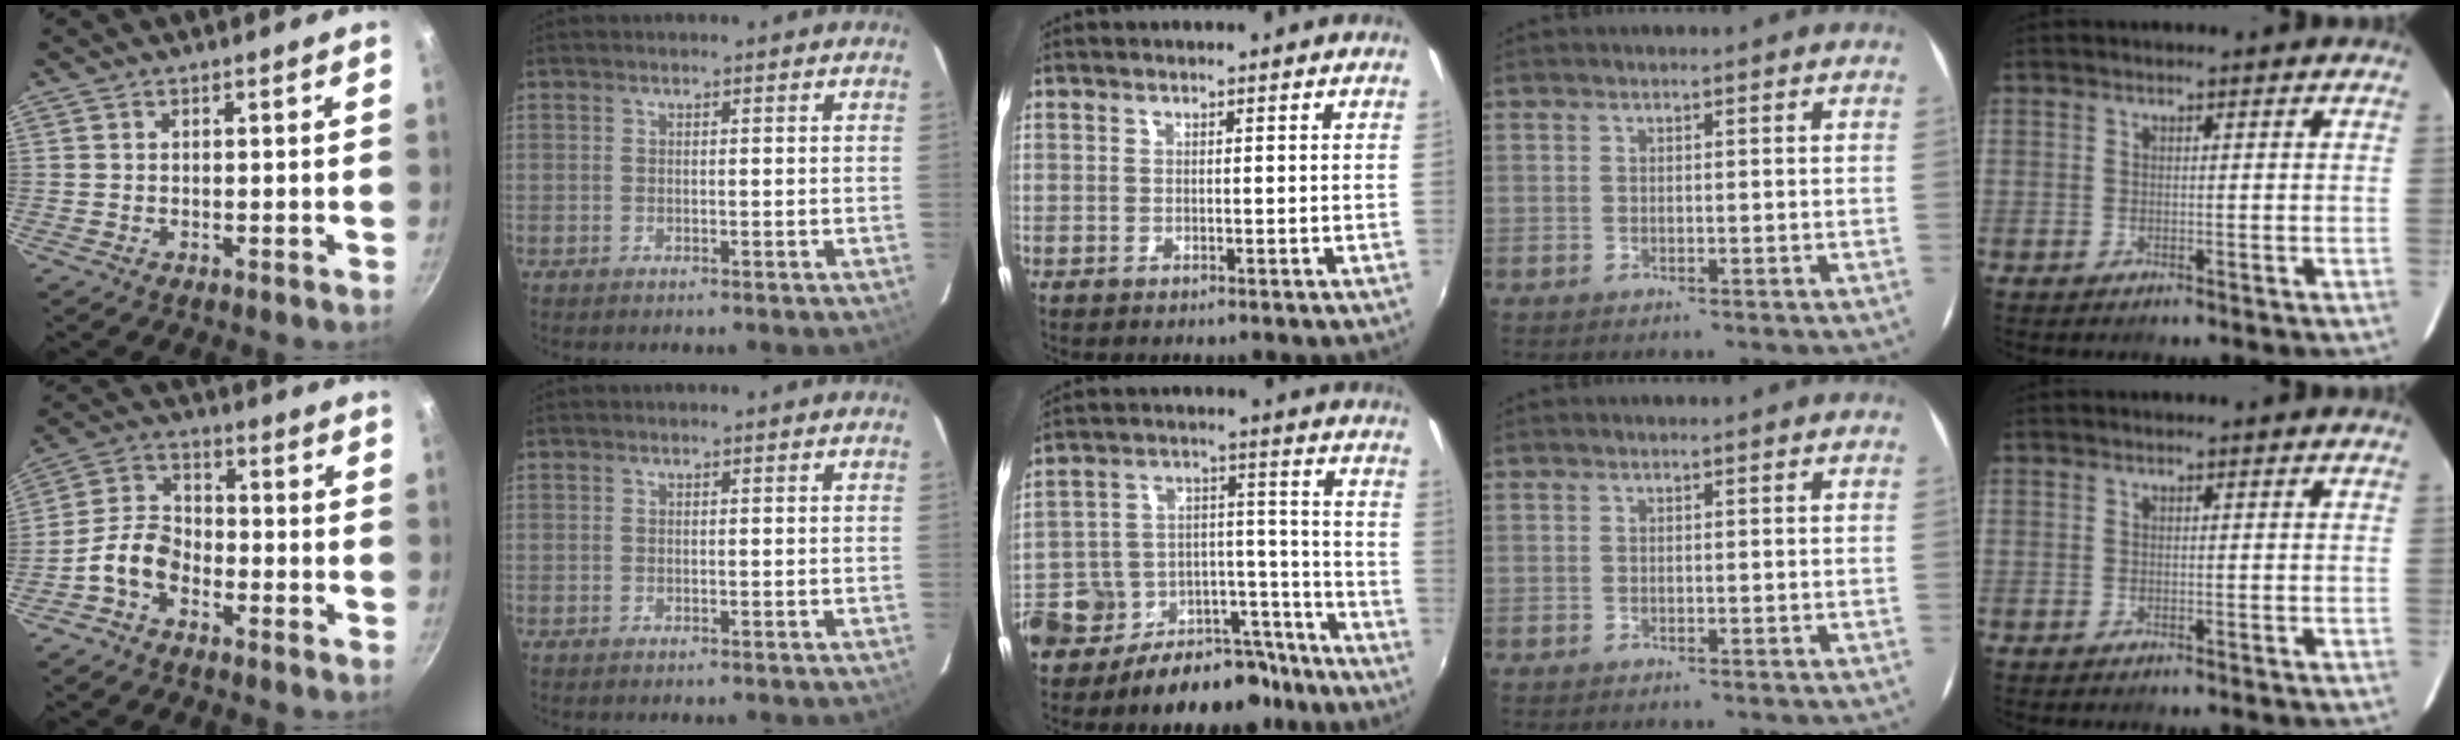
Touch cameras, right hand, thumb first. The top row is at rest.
{"thumb": {"total": 7.6, "force": [-4.0, 4.6, 4.6], "torque": [-0.080, 0.046, -0.090]}, "middle": {"total": 17.7, "force": [-12.1, 10.6, 7.5], "torque": [-0.157, 0.041, -0.156]}}